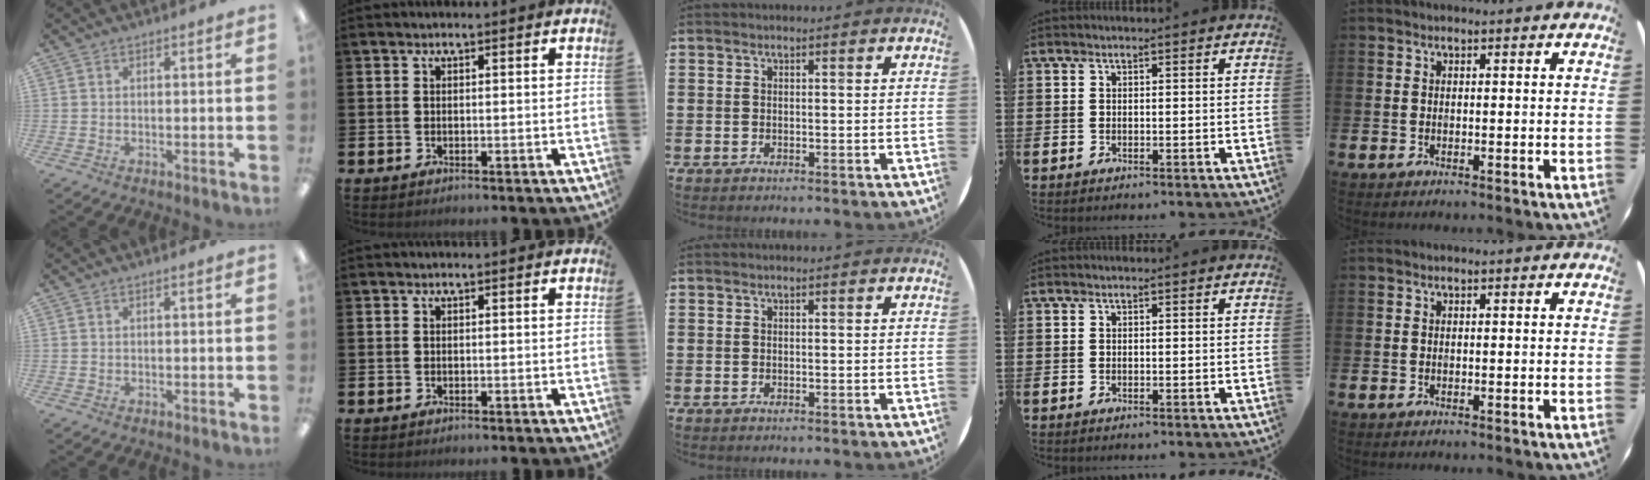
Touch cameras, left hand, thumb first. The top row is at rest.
{}